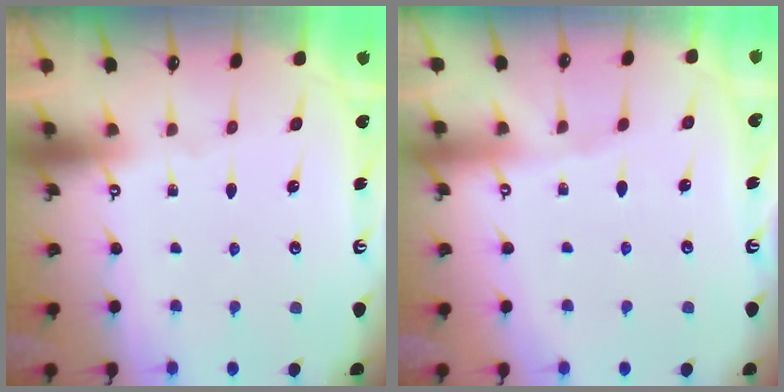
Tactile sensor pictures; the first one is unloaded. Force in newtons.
{"total": 2.4, "press": 2.3, "slide": 0.5}